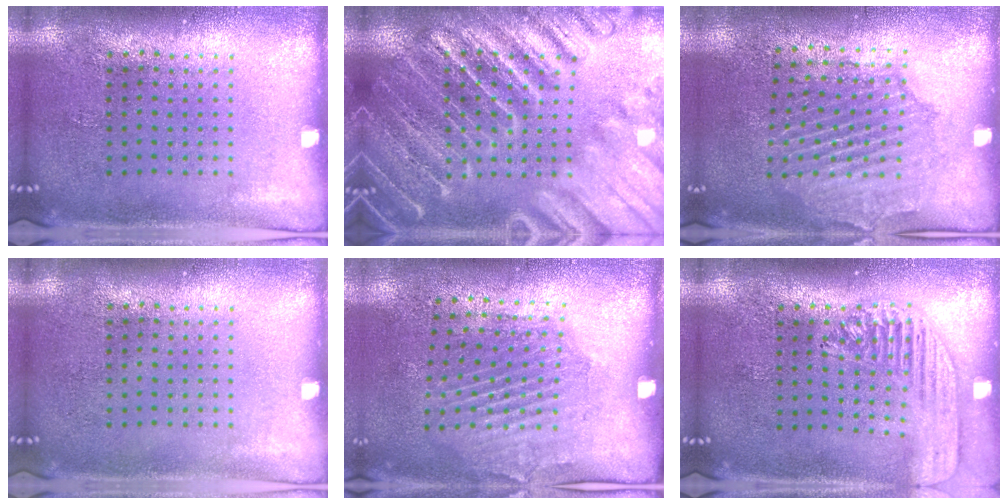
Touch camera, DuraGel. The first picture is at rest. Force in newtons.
{"total": 4.1, "press": 4.1, "slide": 0.5}
{"total": 1.6, "press": 1.6, "slide": 0.3}
{"total": 0.0}
{"total": 2.0, "press": 1.2, "slide": 1.6}
{"total": 1.8, "press": 1.6, "slide": 0.7}